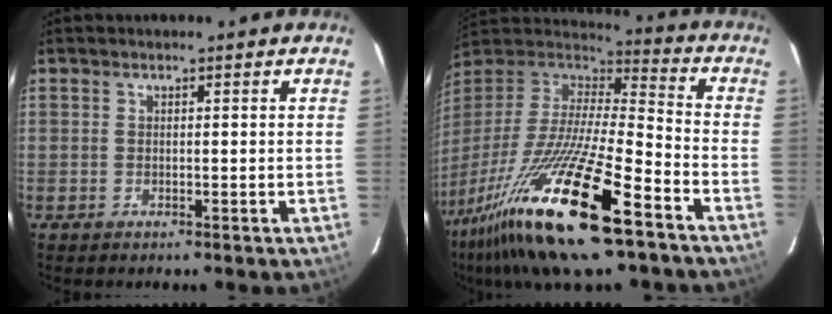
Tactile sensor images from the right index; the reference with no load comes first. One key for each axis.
{"total": 29.2, "fx": -17.5, "fy": 5.6, "fz": 22.6, "tx": -0.430, "ty": -0.065, "tz": -0.315}